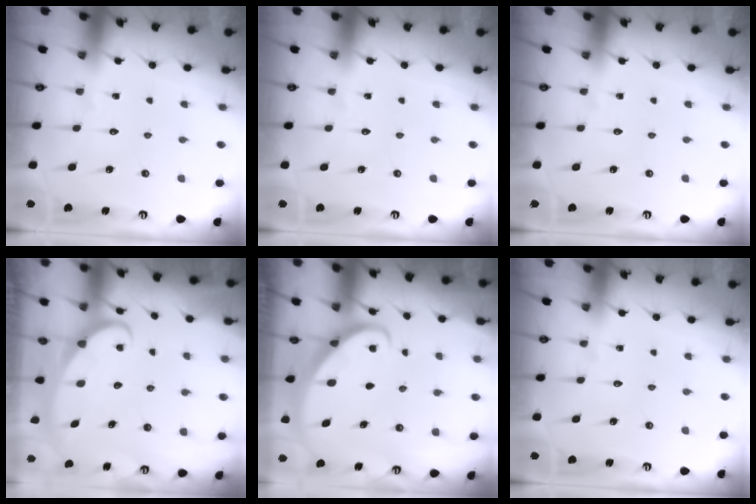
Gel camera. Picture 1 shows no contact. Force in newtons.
{"total": 0.0}
{"total": 0.0}
{"total": 2.5, "press": 2.4, "slide": 0.4}
{"total": 2.7, "press": 2.7, "slide": 0.2}
{"total": 0.0}